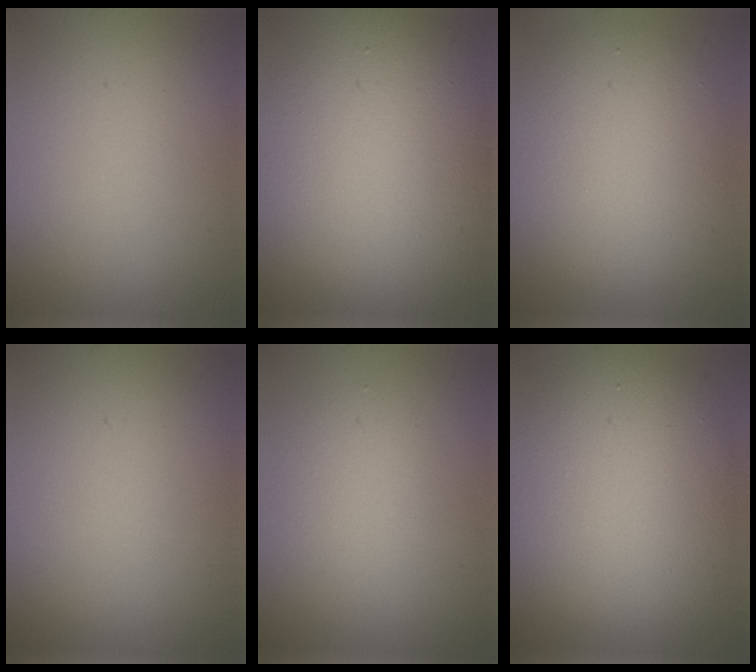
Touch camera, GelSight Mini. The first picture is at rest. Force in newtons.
{"total": 15.6, "press": 15.6, "slide": 1.1}
{"total": 7.8, "press": 7.8, "slide": 0.2}
{"total": 0.0}
{"total": 2.4, "press": 2.4, "slide": 0.2}
{"total": 11.1, "press": 11.1, "slide": 0.5}